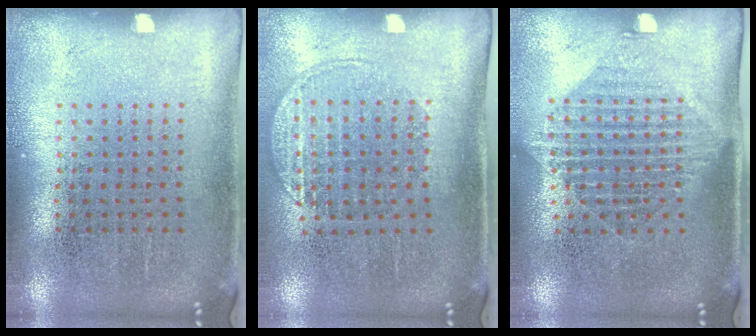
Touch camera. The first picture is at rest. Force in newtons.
{"total": 1.5, "press": 1.3, "slide": 0.8}
{"total": 1.5, "press": 1.2, "slide": 0.9}